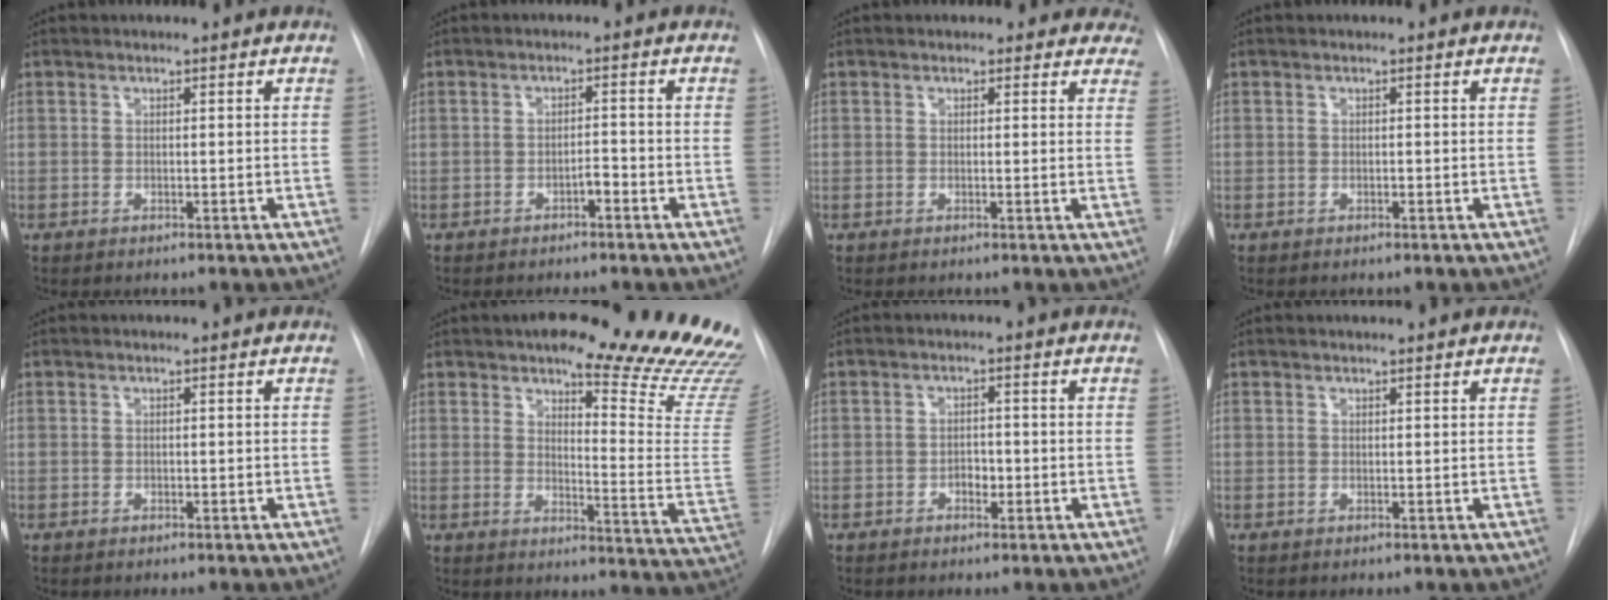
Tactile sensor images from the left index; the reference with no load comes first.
{"total": 1.7, "force": [-1.2, 0.5, 1.1], "torque": [-0.017, 0.003, -0.020]}
{"total": 6.3, "force": [5.5, 2.9, 0.4], "torque": [0.036, -0.008, 0.028]}
{"total": 0.0}
{"total": 0.0}
{"total": 22.2, "force": [18.9, 2.7, 11.3], "torque": [-0.138, -0.091, 0.213]}
{"total": 2.0, "force": [-0.8, 1.3, 1.3], "torque": [-0.016, 0.007, -0.012]}
{"total": 2.0, "force": [1.9, 0.2, 0.6], "torque": [-0.009, 0.016, 0.024]}